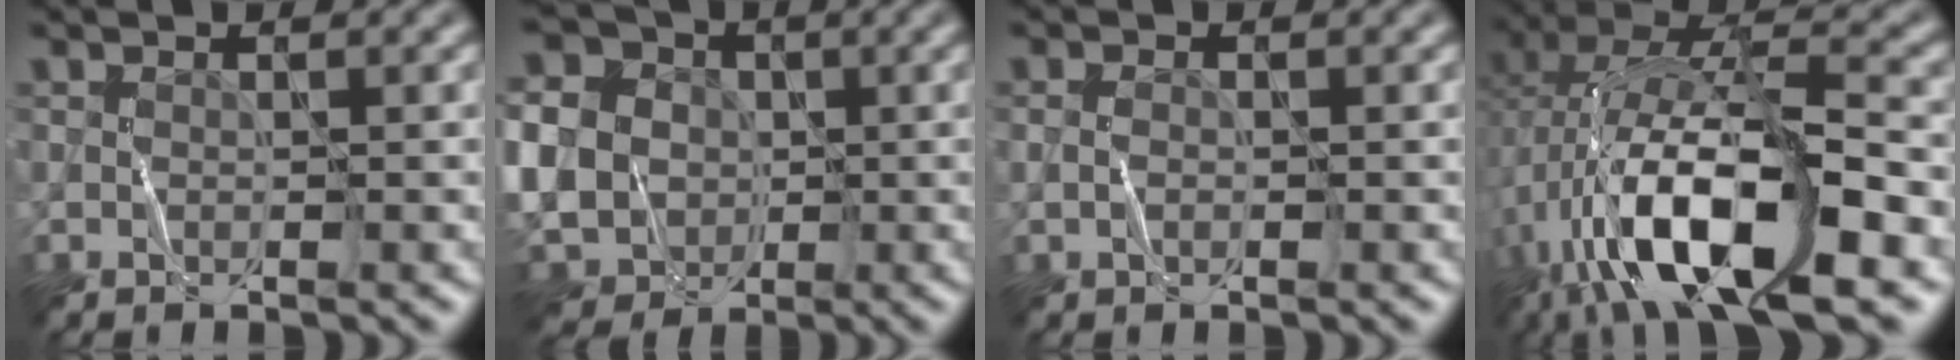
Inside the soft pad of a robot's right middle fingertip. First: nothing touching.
{"total": 13.0, "force": [-0.8, 11.1, 6.7], "torque": [-0.162, -0.002, -0.047]}
{"total": 0.9, "force": [-0.2, 0.6, 0.7], "torque": [-0.017, 0.002, -0.008]}
{"total": 14.0, "force": [-4.9, 4.6, 12.3], "torque": [-0.228, 0.016, -0.087]}